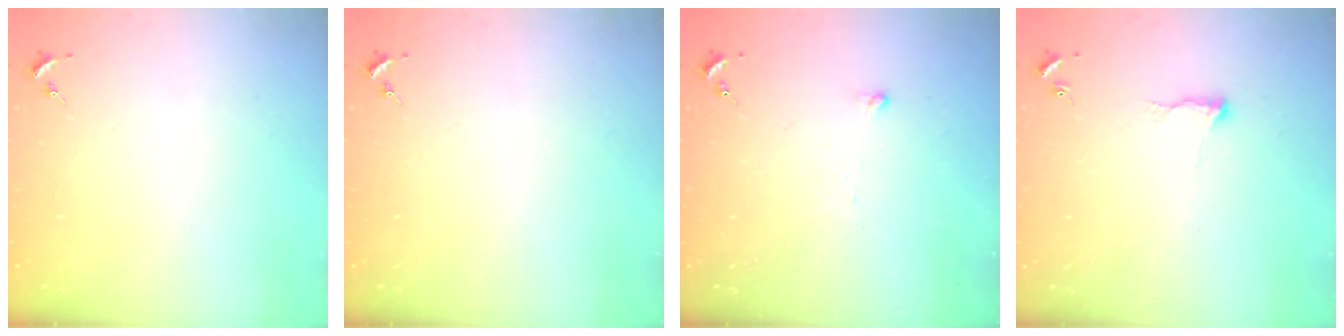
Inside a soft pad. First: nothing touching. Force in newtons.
{"total": 0.0}
{"total": 2.5, "press": 2.5, "slide": 0.5}
{"total": 5.1, "press": 5.1, "slide": 0.6}